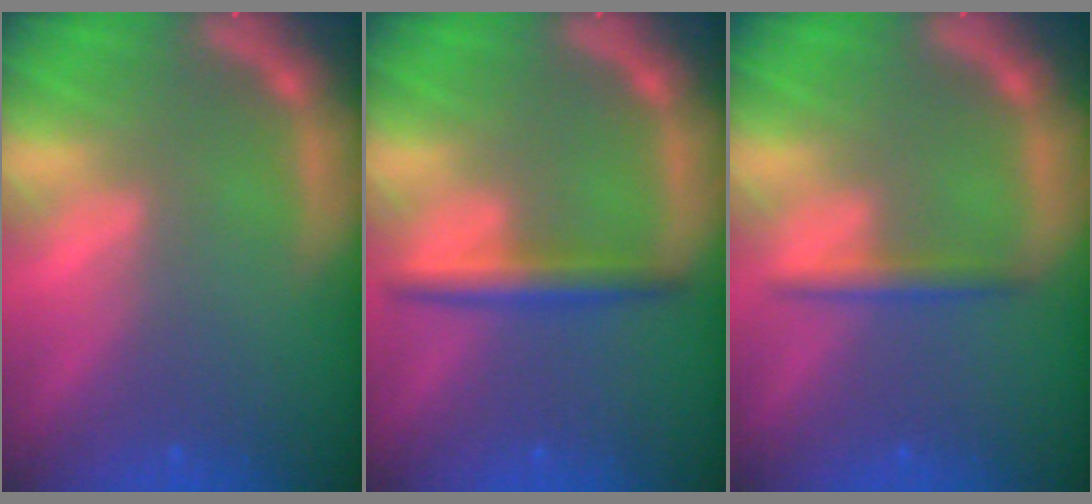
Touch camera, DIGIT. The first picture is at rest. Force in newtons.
{"total": 3.0}
{"total": 1.9}